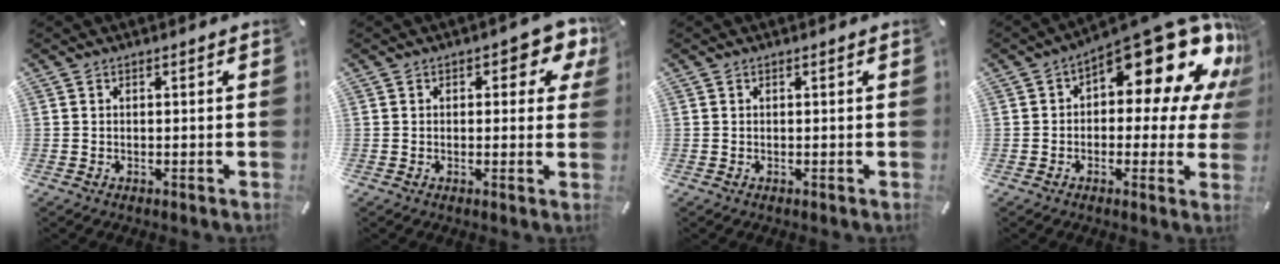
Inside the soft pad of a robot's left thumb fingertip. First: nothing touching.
{"total": 5.3, "force": [2.2, 2.8, 4.0], "torque": [-0.046, -0.004, 0.029]}
{"total": 0.0}
{"total": 20.5, "force": [11.4, 8.8, 14.5], "torque": [-0.189, -0.091, 0.189]}